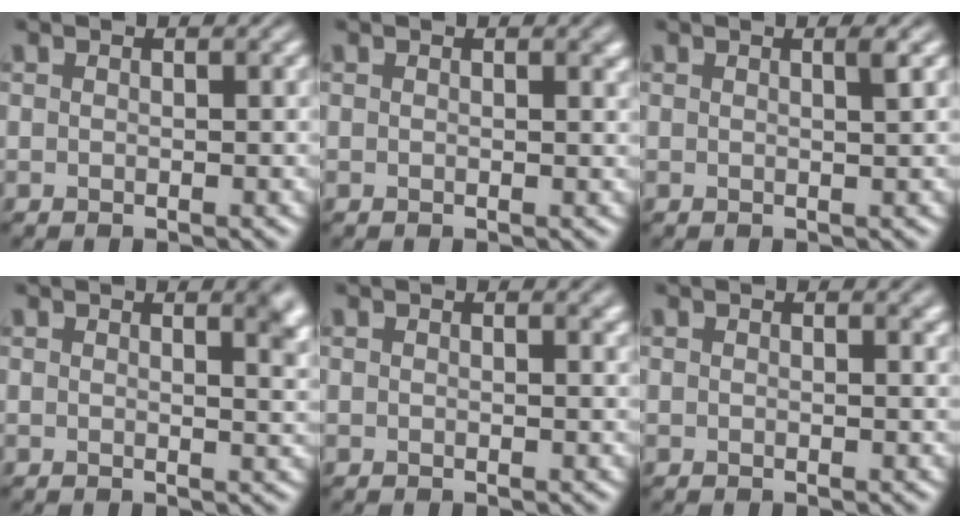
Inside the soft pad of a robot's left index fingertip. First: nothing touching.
{"total": 0.8, "force": [0.5, 0.2, 0.5], "torque": [-0.004, 0.001, 0.008]}
{"total": 1.0, "force": [0.4, 0.2, 0.9], "torque": [-0.008, 0.000, 0.004]}
{"total": 3.1, "force": [1.8, 1.2, 2.3], "torque": [-0.013, 0.004, 0.022]}
{"total": 1.0, "force": [0.7, 0.3, 0.6], "torque": [-0.003, 0.003, 0.011]}
{"total": 0.9, "force": [0.7, 0.2, 0.5], "torque": [-0.003, 0.002, 0.011]}